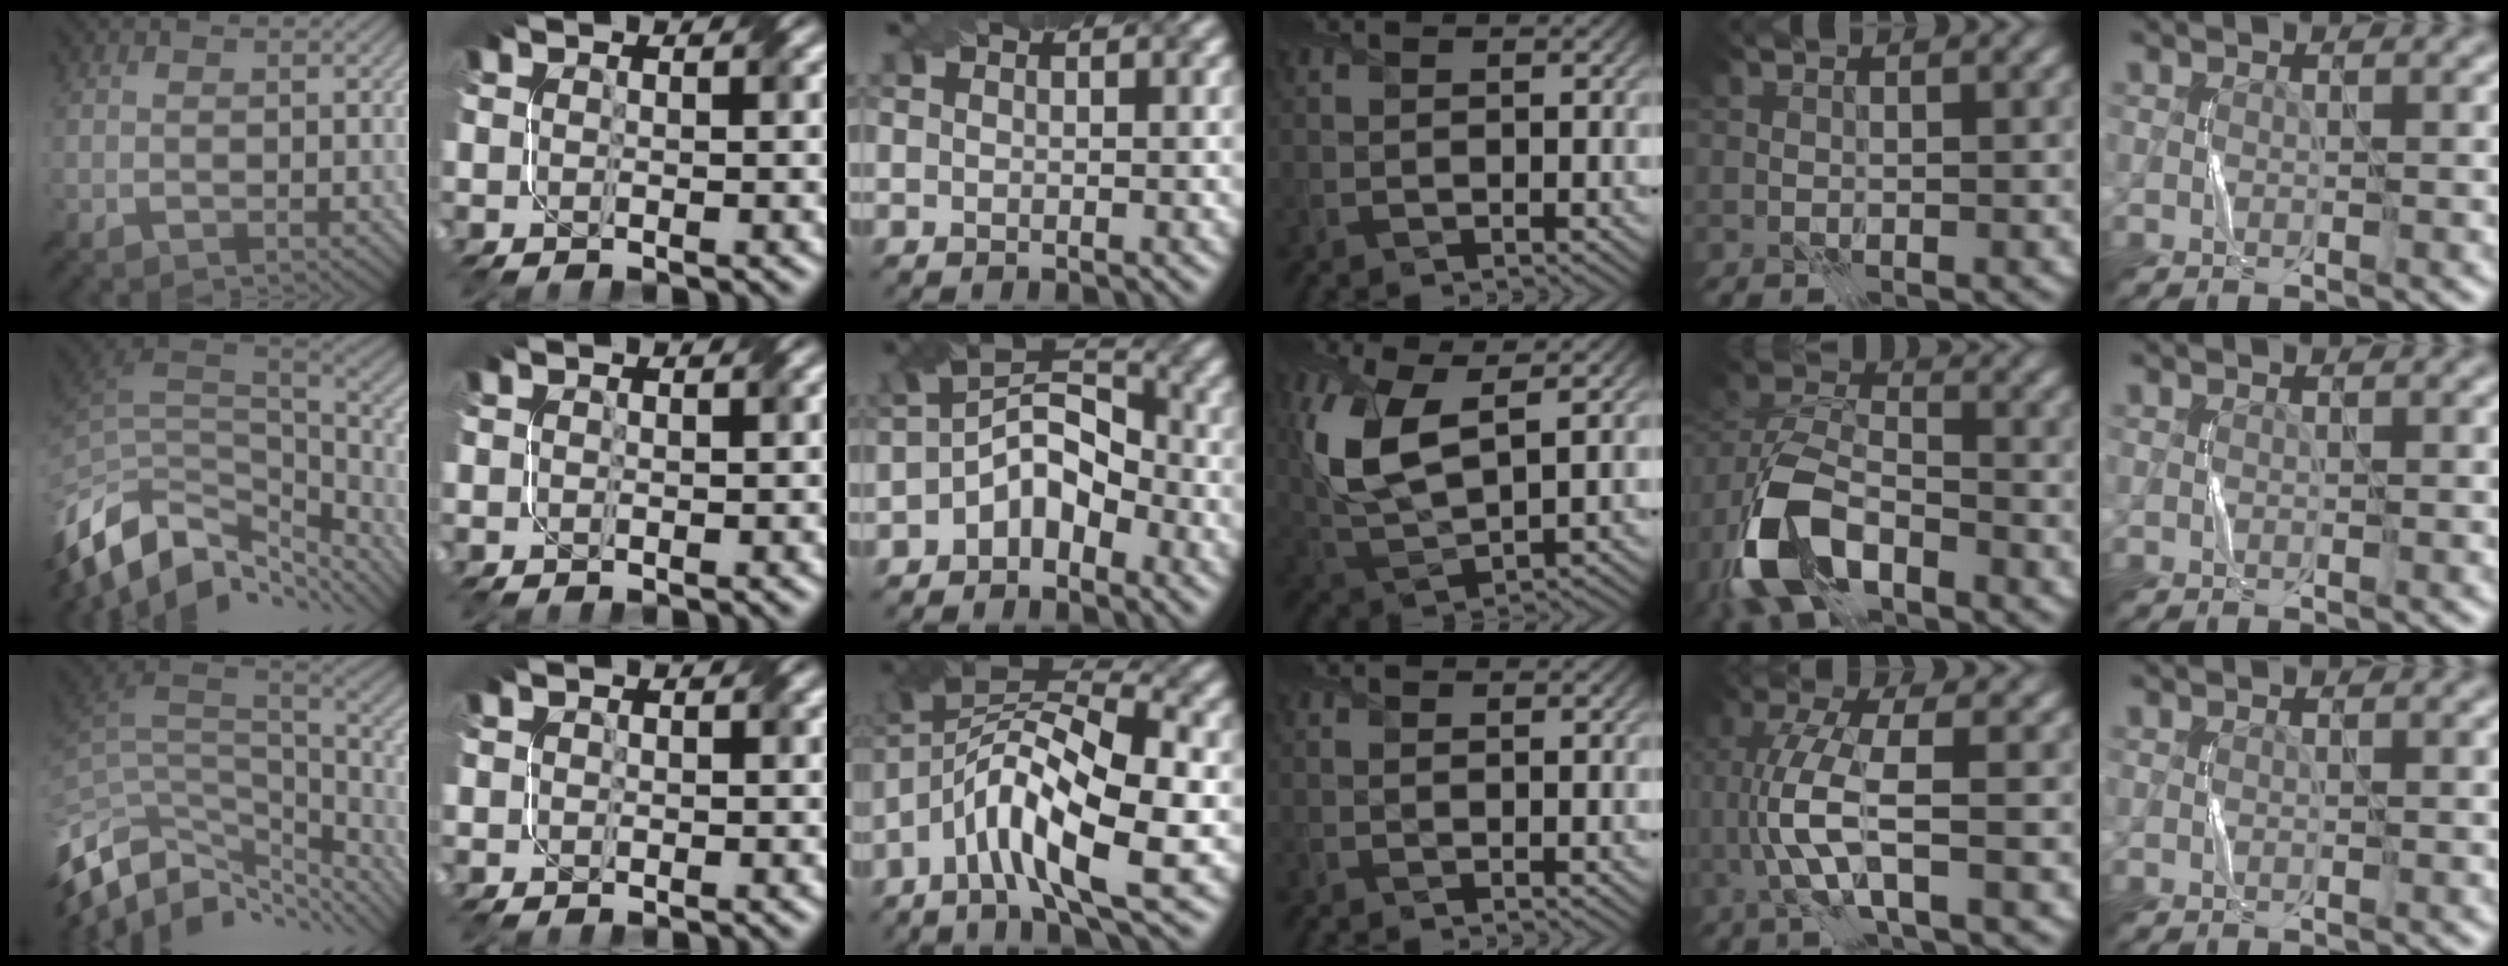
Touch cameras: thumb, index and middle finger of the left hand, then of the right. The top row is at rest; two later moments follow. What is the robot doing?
{"motion": "twist", "object": "screw"}